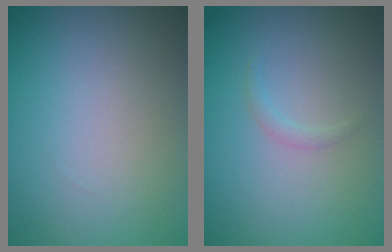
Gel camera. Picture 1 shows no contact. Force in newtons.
{"total": 0.7, "press": 0.7, "slide": 0.1}